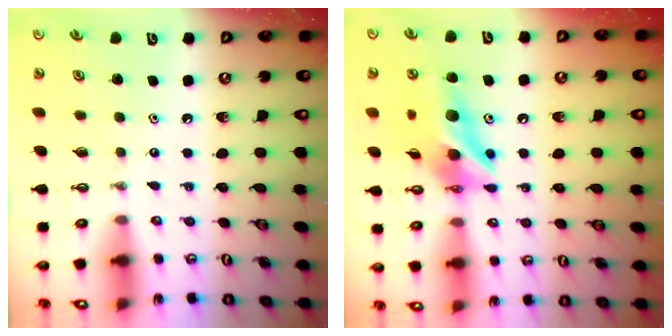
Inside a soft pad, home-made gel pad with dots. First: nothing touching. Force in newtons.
{"total": 13.0, "press": 12.9, "slide": 1.3}